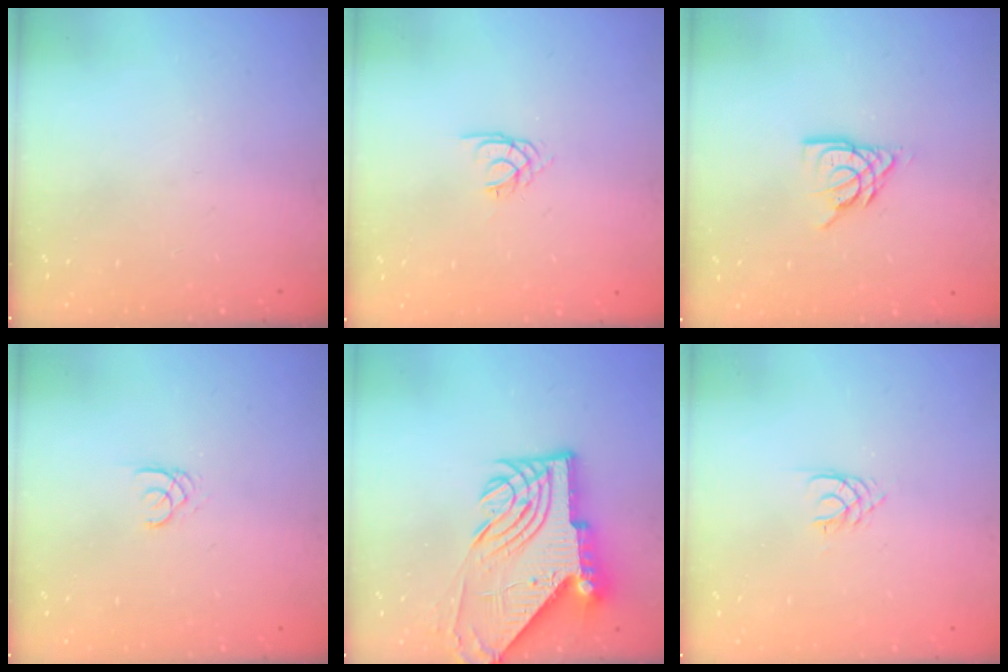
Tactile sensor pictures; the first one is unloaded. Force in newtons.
{"total": 1.7, "press": 1.7, "slide": 0.1}
{"total": 10.2, "press": 10.1, "slide": 1.4}
{"total": 1.7, "press": 1.7, "slide": 0.2}
{"total": 14.6, "press": 14.5, "slide": 1.6}
{"total": 1.7, "press": 1.7, "slide": 0.2}